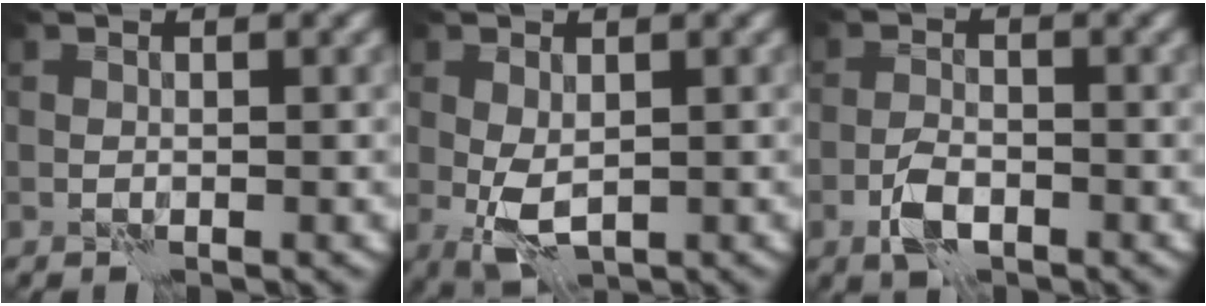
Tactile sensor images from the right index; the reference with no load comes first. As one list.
[{"total": 3.3, "force": [-0.3, 1.8, 2.8], "torque": [-0.064, -0.005, -0.004]}, {"total": 3.0, "force": [-1.7, 1.4, 2.1], "torque": [-0.042, 0.001, -0.037]}]